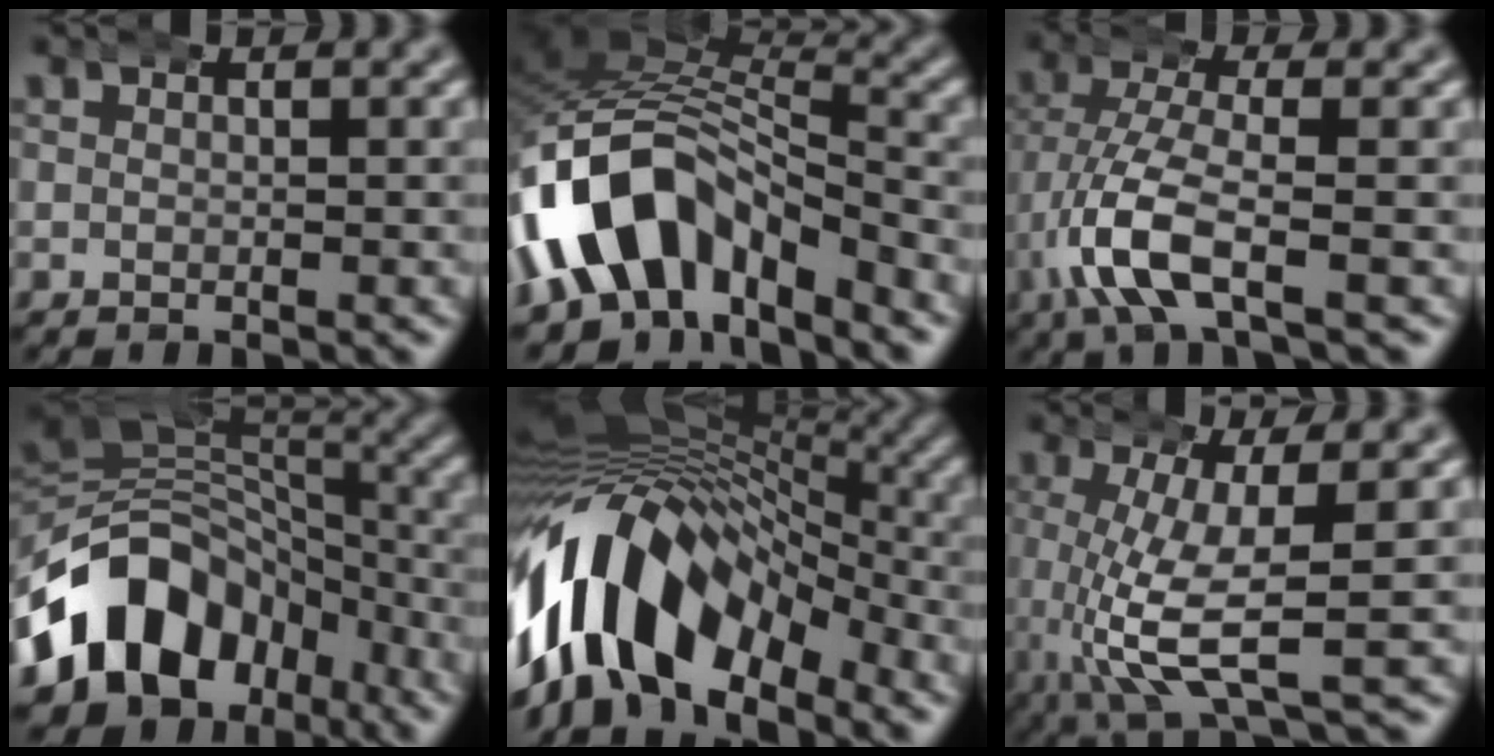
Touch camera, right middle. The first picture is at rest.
{"total": 11.4, "force": [-2.4, 7.8, 8.0], "torque": [-0.194, -0.029, -0.026]}
{"total": 5.6, "force": [-1.2, 2.1, 5.0], "torque": [-0.131, -0.022, -0.008]}
{"total": 14.7, "force": [-4.4, 11.2, 8.5], "torque": [-0.165, -0.034, -0.059]}
{"total": 18.2, "force": [-2.2, 12.4, 13.2], "torque": [-0.241, -0.006, -0.031]}
{"total": 8.1, "force": [-0.8, 2.6, 7.7], "torque": [-0.151, -0.026, 0.006]}